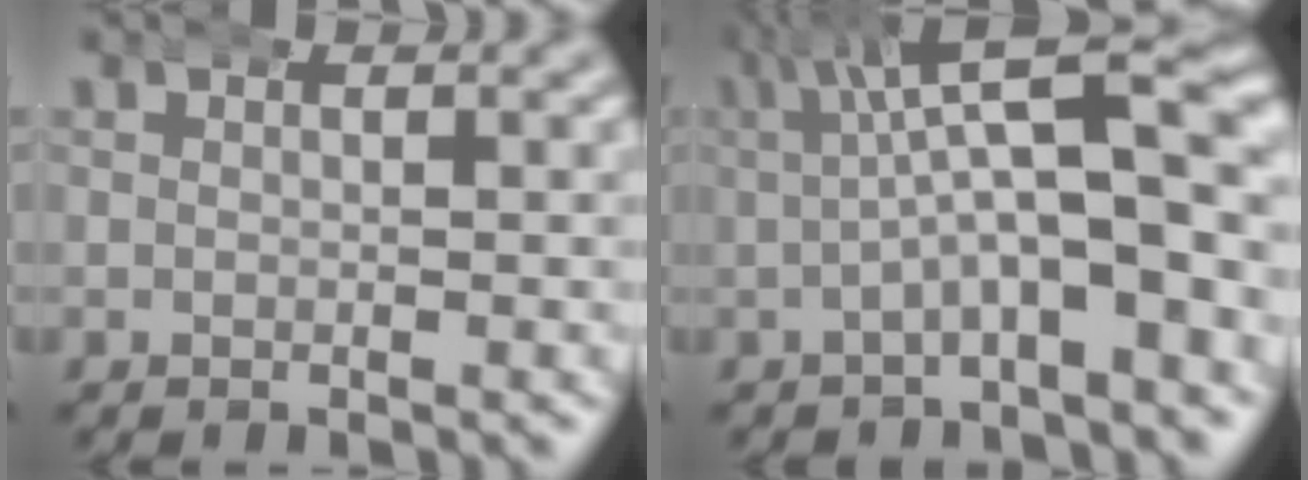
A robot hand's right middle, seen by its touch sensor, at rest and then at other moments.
{"total": 8.1, "force": [0.5, 2.6, 7.7], "torque": [-0.100, 0.011, 0.004]}